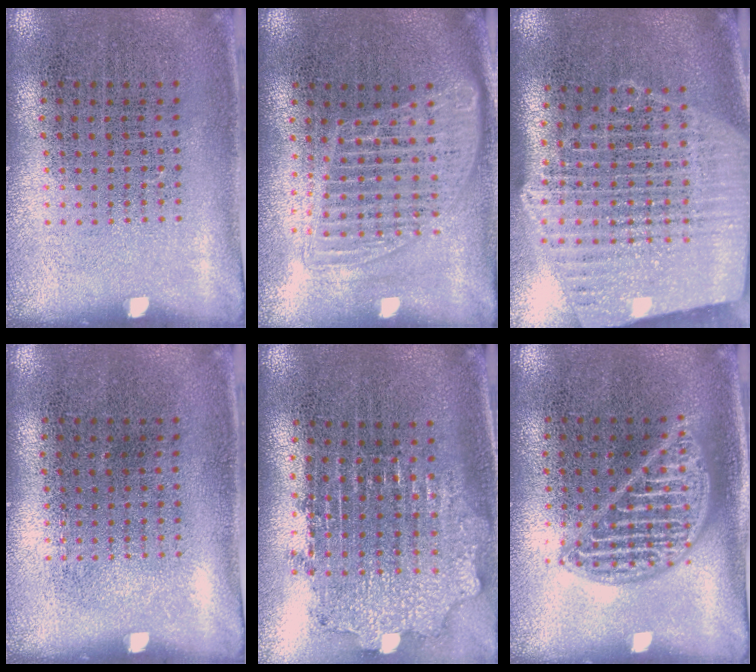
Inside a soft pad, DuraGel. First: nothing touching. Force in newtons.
{"total": 1.5, "press": 1.3, "slide": 0.7}
{"total": 2.4, "press": 2.1, "slide": 1.2}
{"total": 0.0}
{"total": 1.9, "press": 1.5, "slide": 1.2}
{"total": 2.1, "press": 2.1, "slide": 0.2}